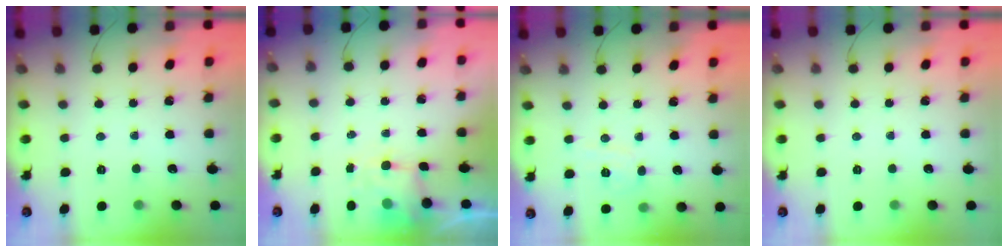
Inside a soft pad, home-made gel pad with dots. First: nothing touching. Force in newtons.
{"total": 3.9, "press": 3.8, "slide": 0.9}
{"total": 5.1, "press": 4.9, "slide": 1.5}
{"total": 0.0}